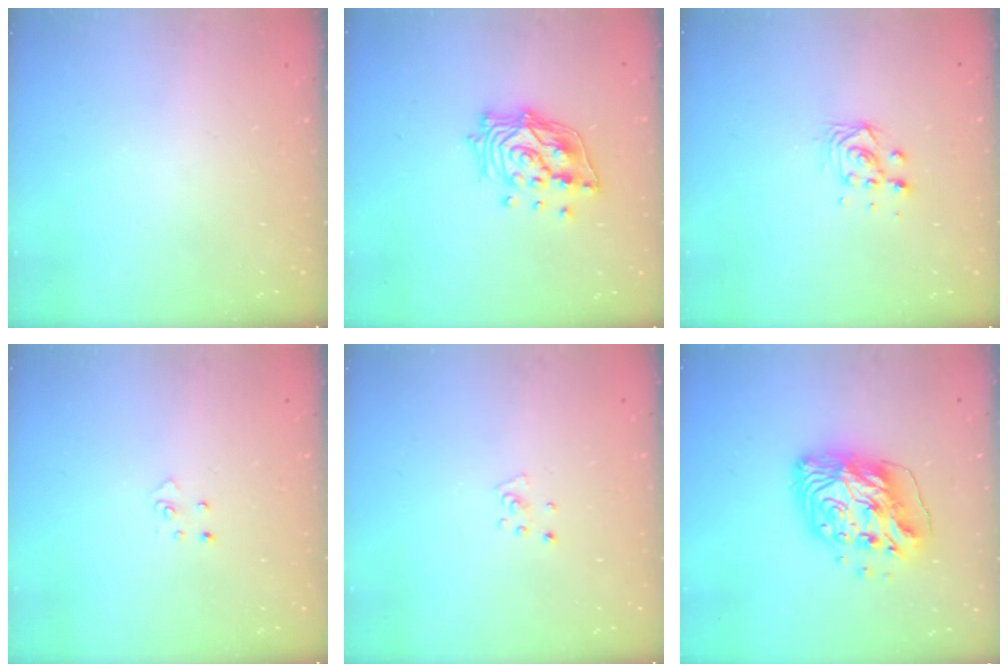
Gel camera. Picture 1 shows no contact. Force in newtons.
{"total": 14.8, "press": 14.6, "slide": 2.2}
{"total": 7.3, "press": 7.3, "slide": 0.4}
{"total": 2.6, "press": 2.6, "slide": 0.3}
{"total": 3.1, "press": 3.1, "slide": 0.3}
{"total": 14.8, "press": 14.7, "slide": 1.7}